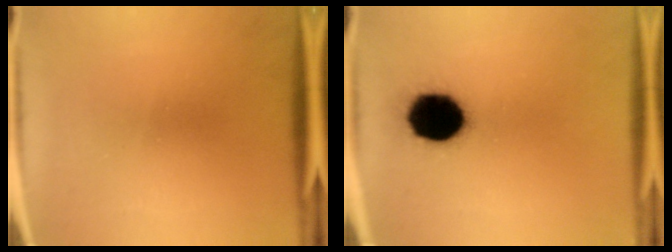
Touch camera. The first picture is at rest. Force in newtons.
{"total": 16.9}